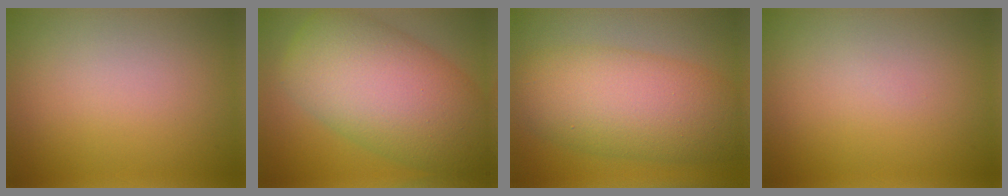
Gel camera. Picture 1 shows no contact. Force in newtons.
{"total": 12.8, "press": 12.8, "slide": 0.3}
{"total": 9.1, "press": 9.1, "slide": 0.0}
{"total": 0.0}